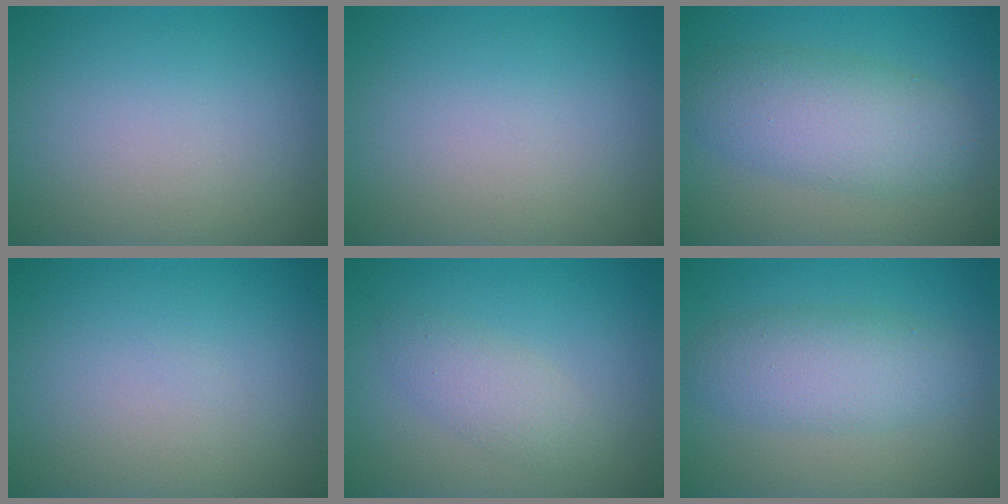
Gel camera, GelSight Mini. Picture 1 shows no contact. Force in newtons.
{"total": 0.0}
{"total": 5.7, "press": 5.7, "slide": 0.1}
{"total": 0.0}
{"total": 2.4, "press": 2.4, "slide": 0.1}
{"total": 4.2, "press": 4.2, "slide": 0.0}